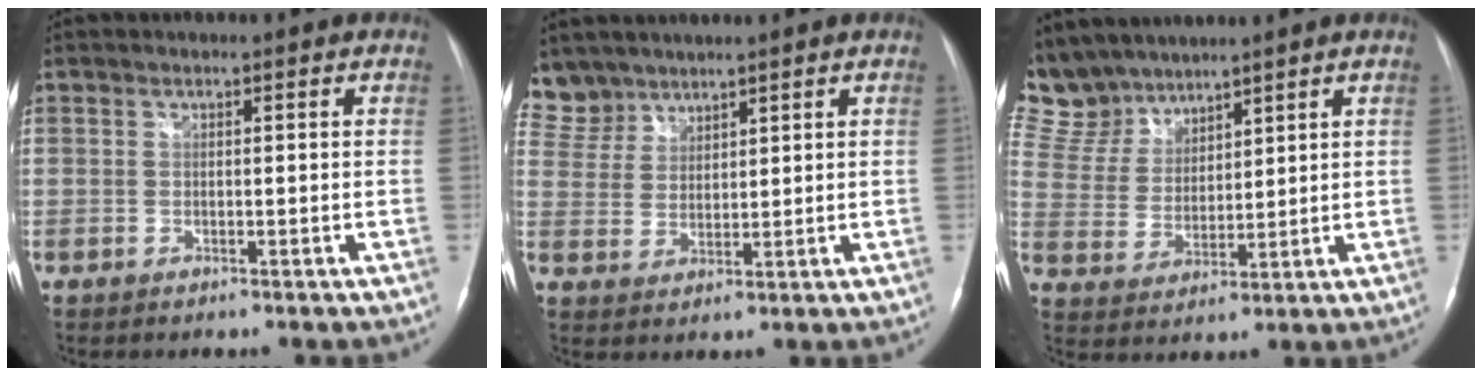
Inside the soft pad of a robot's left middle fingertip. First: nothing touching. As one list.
[{"total": 6.7, "force": [5.7, 3.5, -0.4], "torque": [0.009, 0.007, 0.122]}, {"total": 11.6, "force": [10.3, 5.1, 1.3], "torque": [-0.046, 0.018, 0.224]}]